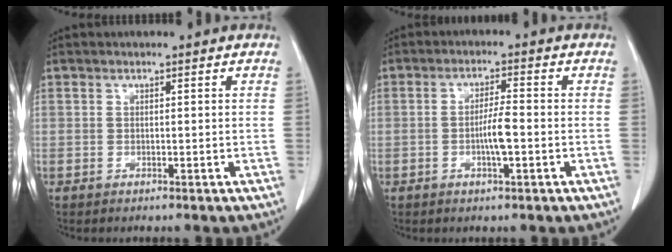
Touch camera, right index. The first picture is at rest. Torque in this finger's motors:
{"motor_torque": [0.66, 0.07, 0.15, 0.05]}